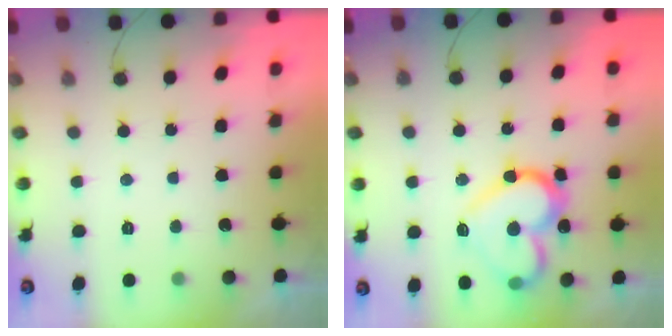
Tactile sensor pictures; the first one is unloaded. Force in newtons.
{"total": 19.4, "press": 19.4, "slide": 1.0}